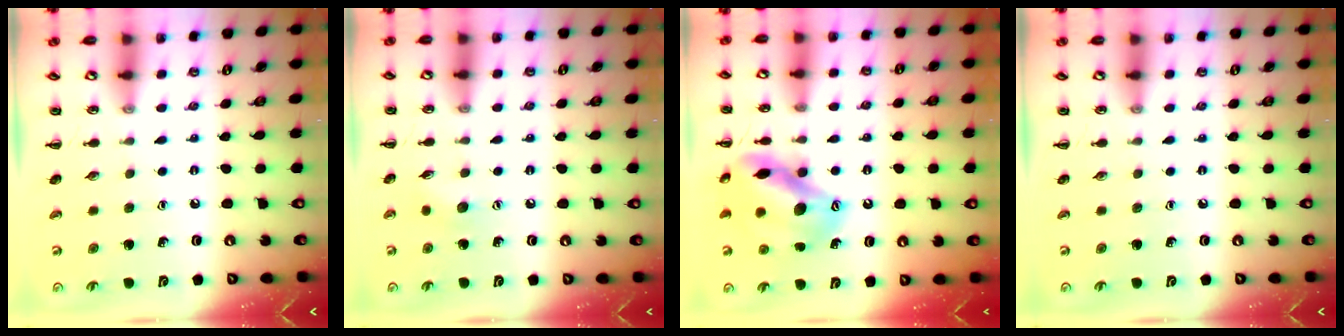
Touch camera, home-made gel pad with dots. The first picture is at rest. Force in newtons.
{"total": 4.0, "press": 3.9, "slide": 1.0}
{"total": 15.5, "press": 15.0, "slide": 3.9}
{"total": 0.0}